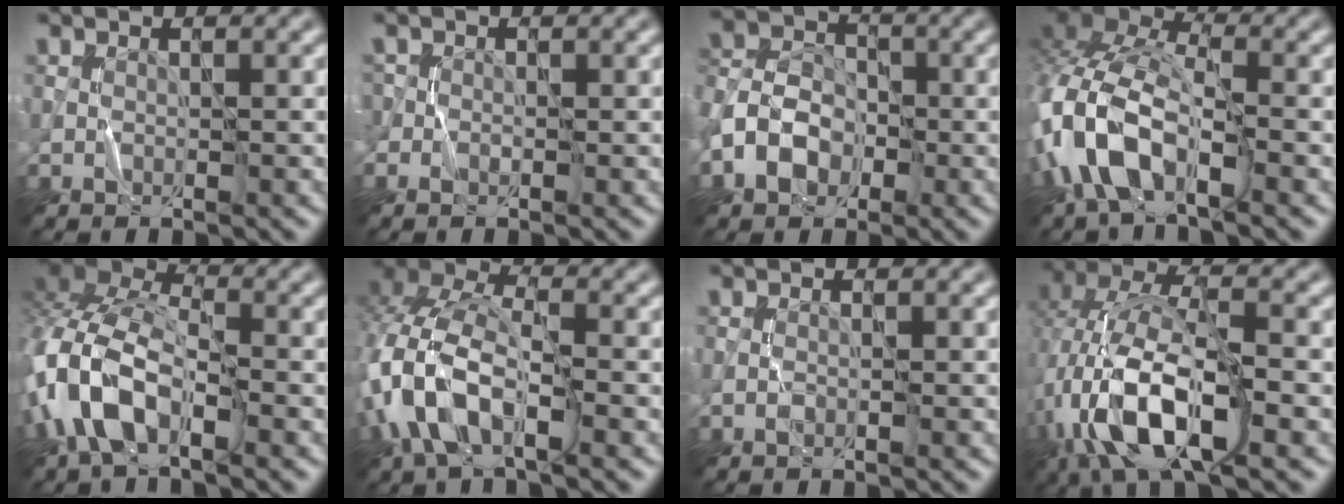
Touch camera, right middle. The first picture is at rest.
{"total": 0.9, "force": [-0.2, 0.8, 0.4], "torque": [-0.003, 0.000, -0.006]}
{"total": 5.2, "force": [-1.9, 4.0, 2.7], "torque": [-0.059, 0.003, -0.043]}
{"total": 10.2, "force": [-3.6, 4.9, 8.2], "torque": [-0.175, 0.009, -0.082]}
{"total": 9.1, "force": [-3.6, 4.5, 7.1], "torque": [-0.155, 0.014, -0.084]}
{"total": 9.1, "force": [-3.3, 4.8, 7.0], "torque": [-0.163, 0.006, -0.077]}
{"total": 0.0}
{"total": 11.7, "force": [-3.9, 4.7, 9.9], "torque": [-0.200, 0.010, -0.082]}